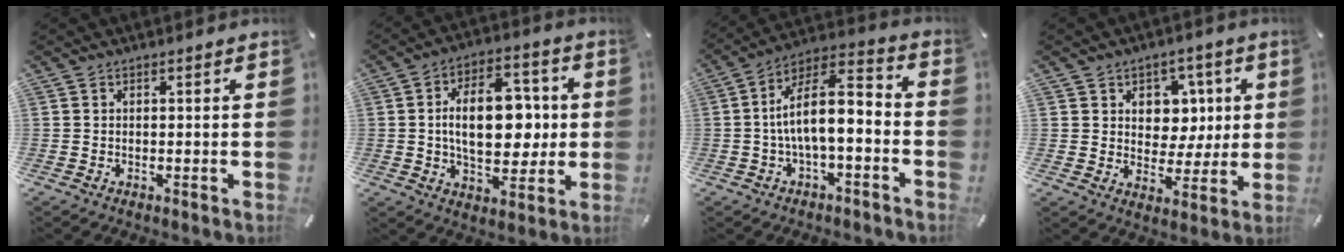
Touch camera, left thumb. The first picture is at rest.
{"total": 16.6, "force": [0.8, 10.0, 13.2], "torque": [-0.217, 0.002, 0.010]}
{"total": 12.2, "force": [-1.2, 4.9, 11.1], "torque": [-0.200, -0.001, -0.023]}
{"total": 8.2, "force": [2.2, 7.6, 2.1], "torque": [-0.025, -0.016, 0.040]}